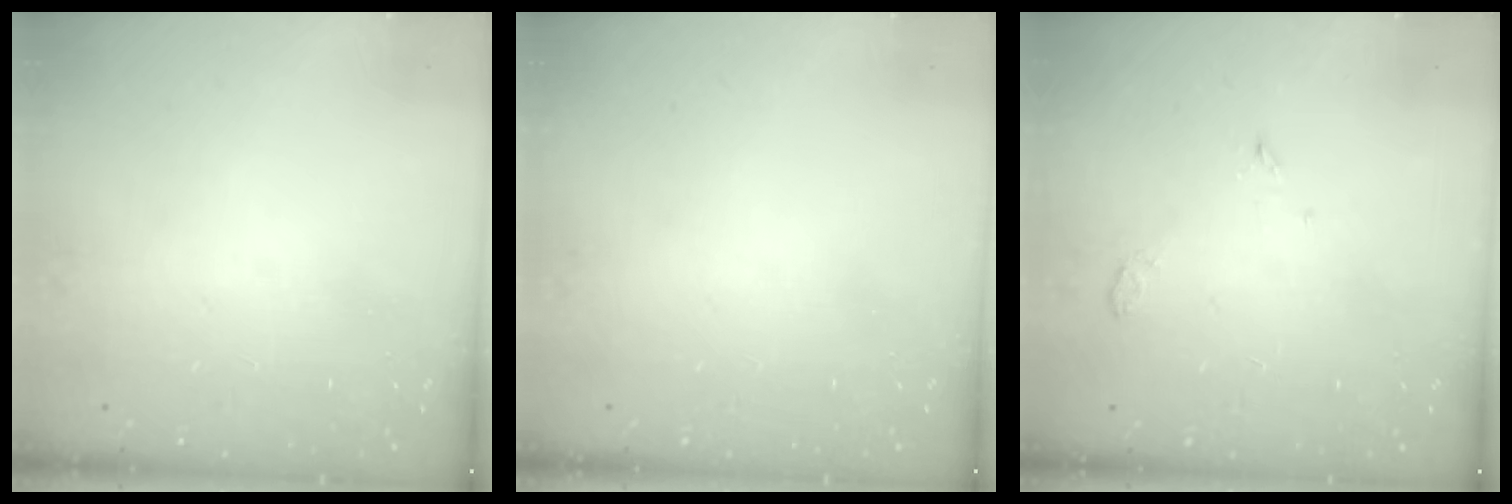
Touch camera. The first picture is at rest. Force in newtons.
{"total": 0.0}
{"total": 3.0, "press": 2.9, "slide": 0.6}